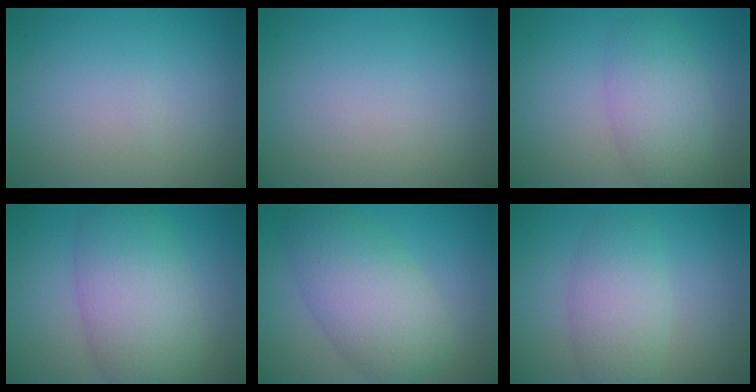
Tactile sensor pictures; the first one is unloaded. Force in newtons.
{"total": 0.0}
{"total": 4.4, "press": 4.4, "slide": 0.1}
{"total": 7.6, "press": 7.6, "slide": 0.1}
{"total": 6.8, "press": 6.8, "slide": 0.2}
{"total": 2.7, "press": 2.7, "slide": 0.3}